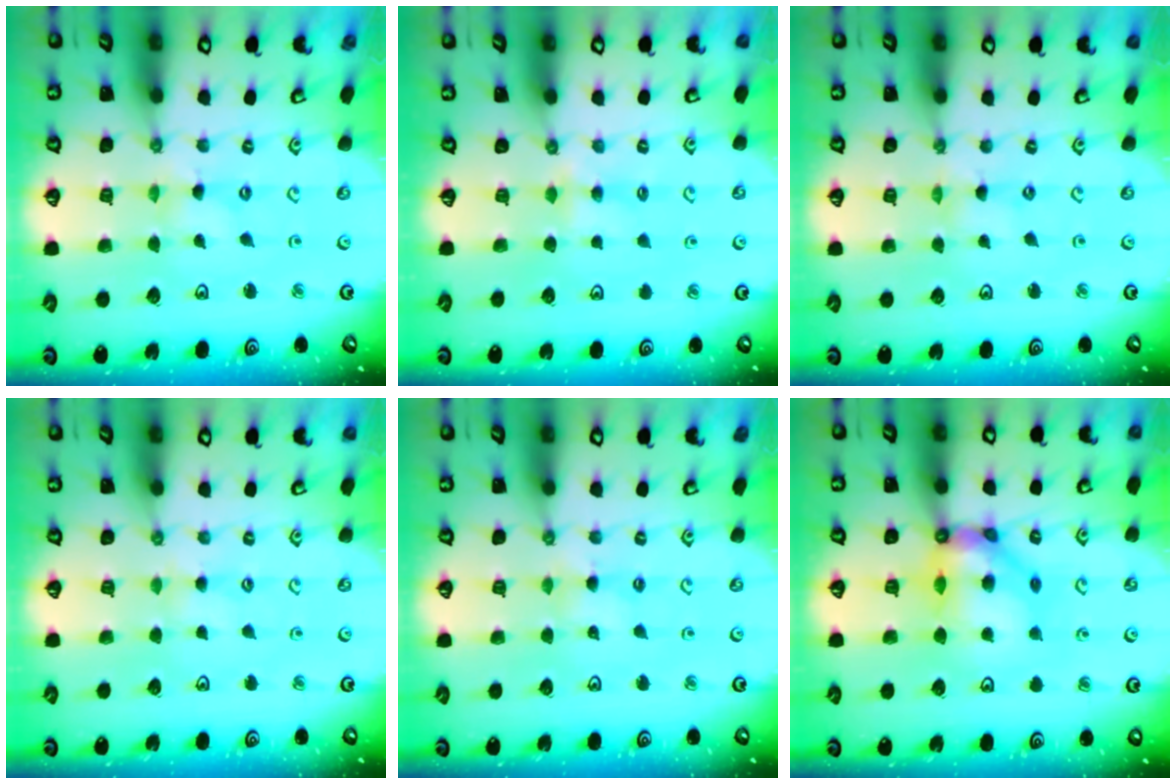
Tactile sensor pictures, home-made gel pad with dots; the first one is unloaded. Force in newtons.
{"total": 3.9, "press": 3.8, "slide": 0.4}
{"total": 0.0}
{"total": 1.4, "press": 1.3, "slide": 0.3}
{"total": 2.2, "press": 2.1, "slide": 0.4}
{"total": 10.6, "press": 10.5, "slide": 0.9}